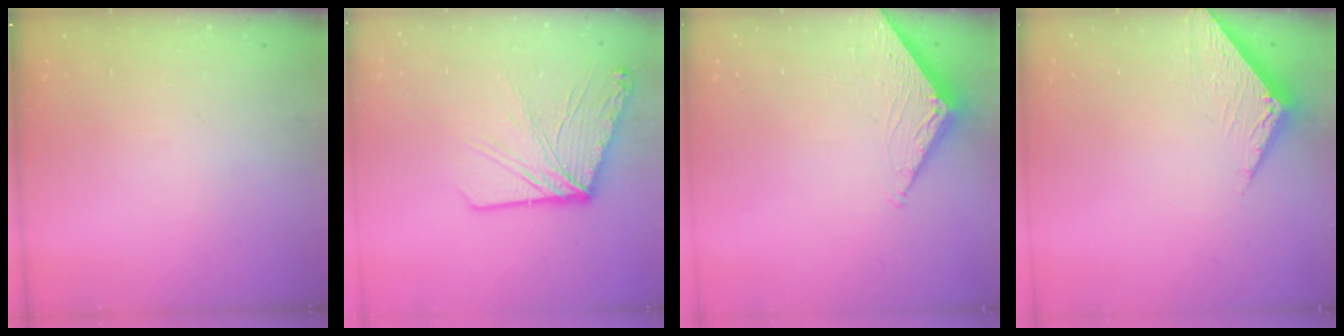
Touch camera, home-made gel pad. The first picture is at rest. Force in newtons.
{"total": 12.8, "press": 12.7, "slide": 1.4}
{"total": 2.8, "press": 2.8, "slide": 0.3}
{"total": 4.7, "press": 4.7, "slide": 0.3}